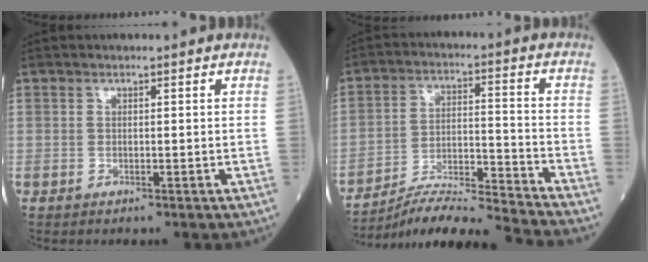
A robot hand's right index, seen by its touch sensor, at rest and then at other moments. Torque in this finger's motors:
{"motor_torque": [0.67, -0.83, 0.35, 0.04]}